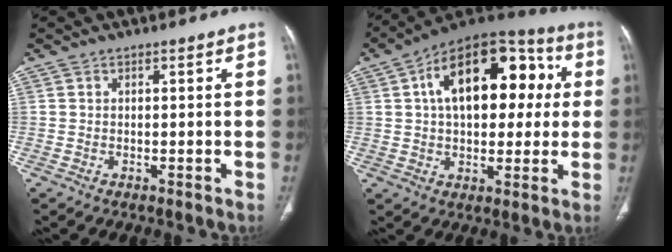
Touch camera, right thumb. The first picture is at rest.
{"total": 21.8, "force": [4.5, 12.5, 17.3], "torque": [-0.228, 0.035, 0.059]}